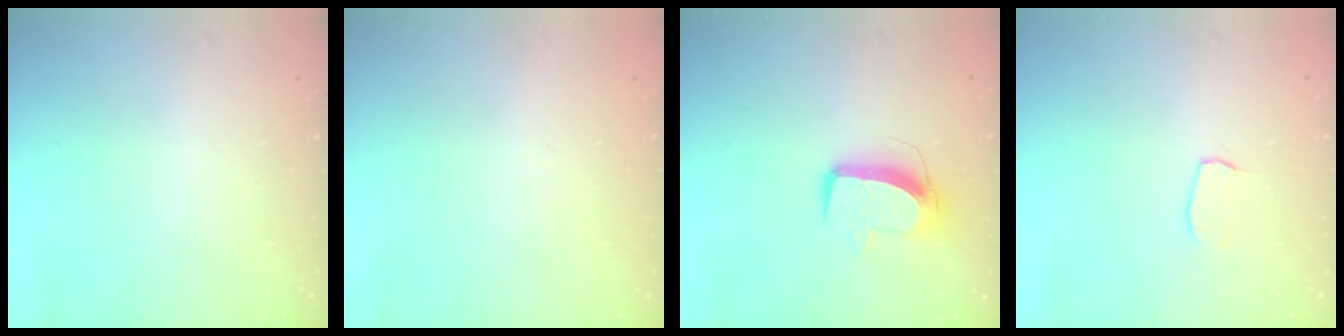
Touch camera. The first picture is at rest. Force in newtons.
{"total": 0.0}
{"total": 10.3, "press": 10.3, "slide": 0.5}
{"total": 4.0, "press": 4.0, "slide": 0.2}